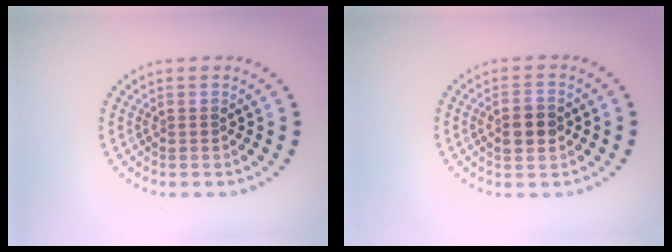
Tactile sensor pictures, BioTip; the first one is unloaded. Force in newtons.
{"total": 2.8, "press": 2.8, "slide": 0.0}